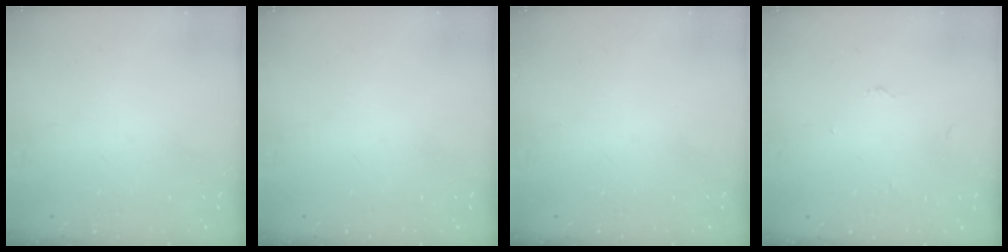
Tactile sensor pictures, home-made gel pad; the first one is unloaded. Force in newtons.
{"total": 0.0}
{"total": 0.0}
{"total": 2.7, "press": 2.7, "slide": 0.3}